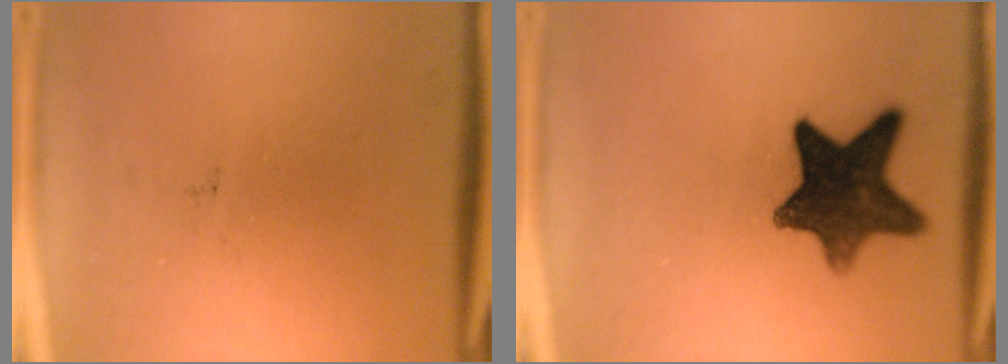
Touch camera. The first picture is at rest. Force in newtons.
{"total": 12.2}